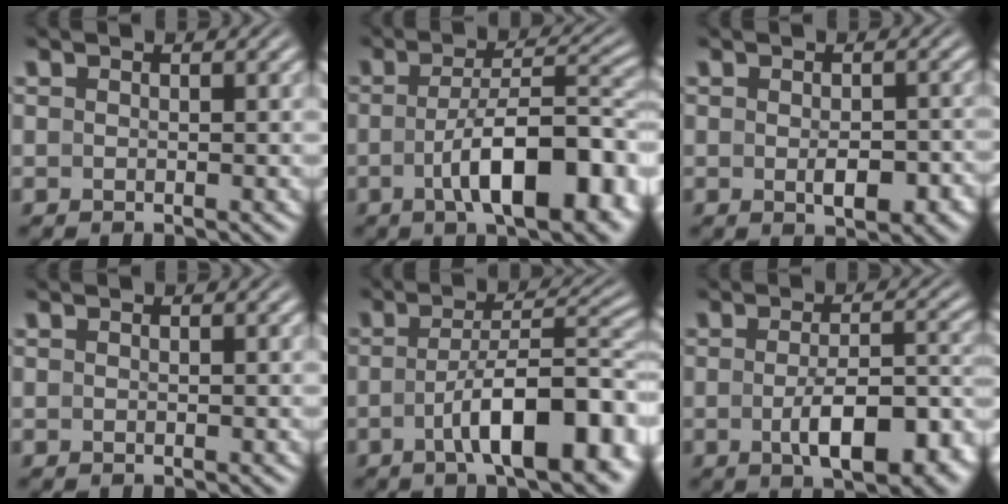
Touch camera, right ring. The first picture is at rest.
{"total": 8.6, "force": [-3.1, 3.0, 7.5], "torque": [-0.098, -0.014, -0.039]}
{"total": 2.8, "force": [-1.1, 1.2, 2.2], "torque": [-0.029, -0.013, -0.011]}
{"total": 0.0}
{"total": 7.9, "force": [-3.2, 2.2, 6.9], "torque": [-0.092, -0.010, -0.040]}
{"total": 6.7, "force": [-3.1, 2.3, 5.4], "torque": [-0.071, -0.018, -0.039]}